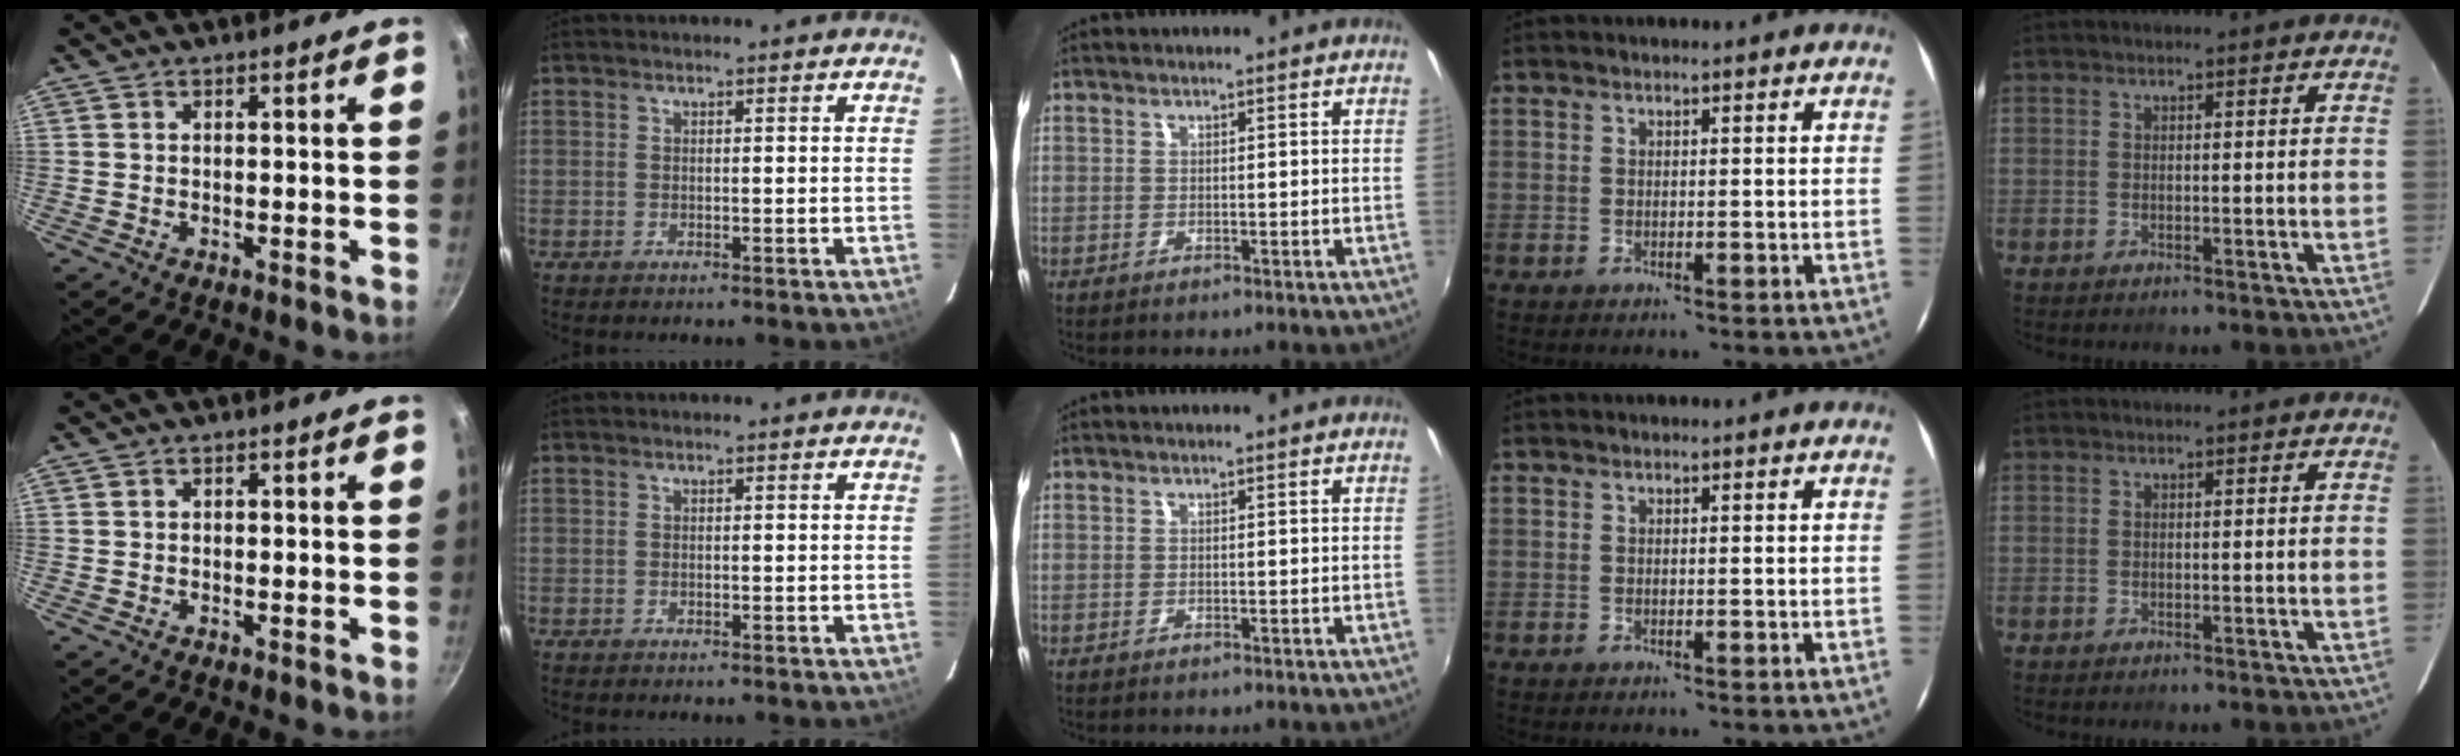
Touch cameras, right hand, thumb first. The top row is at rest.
{}